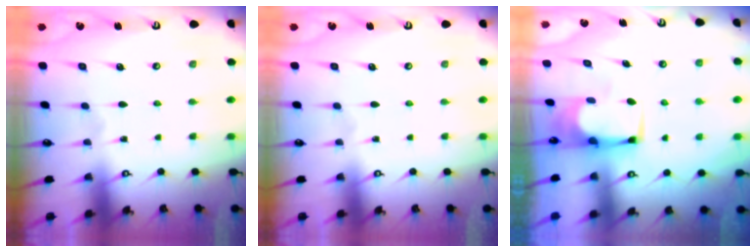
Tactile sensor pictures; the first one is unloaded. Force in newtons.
{"total": 0.0}
{"total": 2.1, "press": 2.1, "slide": 0.1}